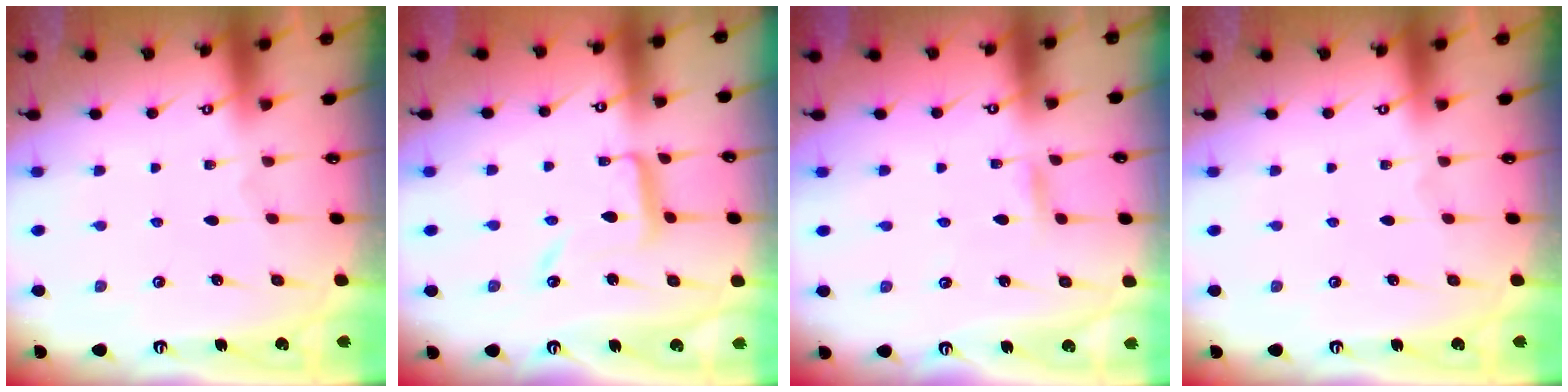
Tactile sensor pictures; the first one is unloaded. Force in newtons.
{"total": 11.1, "press": 11.0, "slide": 0.9}
{"total": 3.4, "press": 3.3, "slide": 0.3}
{"total": 0.0}